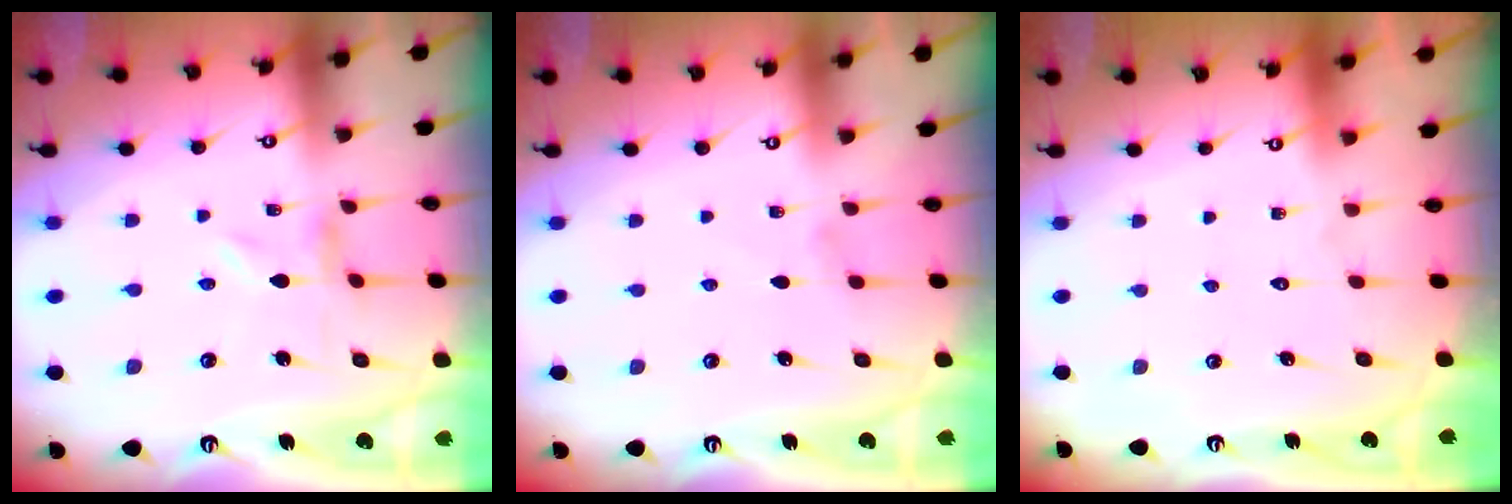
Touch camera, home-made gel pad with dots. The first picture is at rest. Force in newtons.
{"total": 0.0}
{"total": 1.6, "press": 1.6, "slide": 0.1}